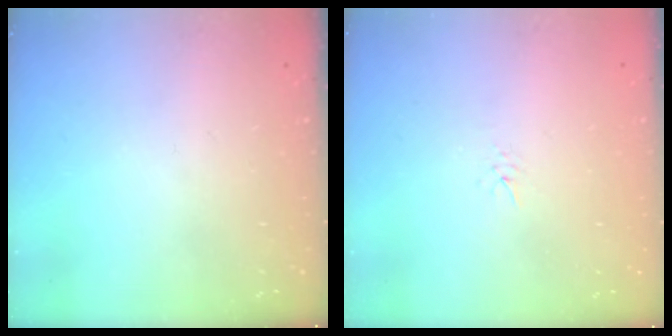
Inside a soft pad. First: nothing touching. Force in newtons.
{"total": 3.2, "press": 3.2, "slide": 0.5}